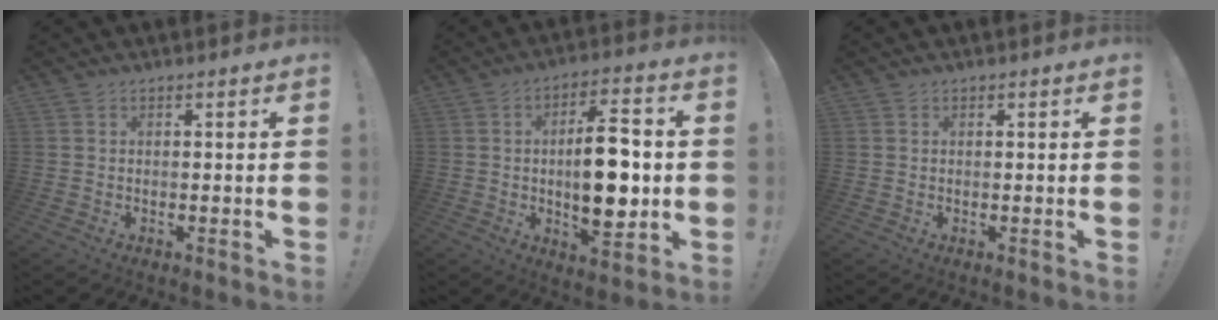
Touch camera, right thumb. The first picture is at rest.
{"total": 15.6, "force": [-0.1, 6.9, 13.9], "torque": [-0.222, 0.001, -0.011]}
{"total": 0.0}